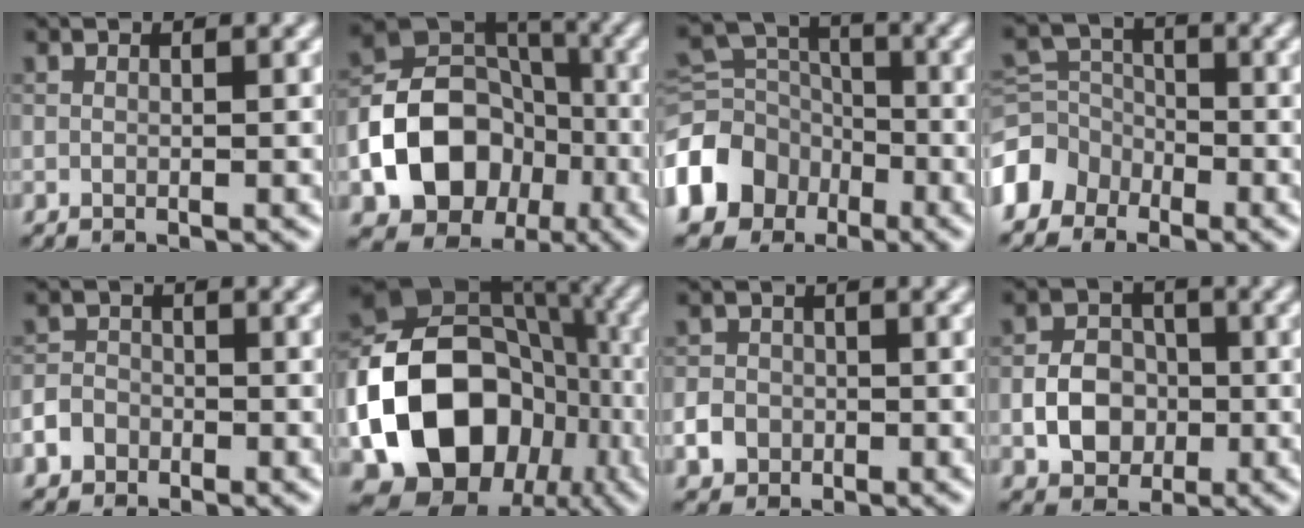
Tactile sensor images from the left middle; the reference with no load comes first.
{"total": 11.5, "force": [-3.5, 9.1, 6.2], "torque": [-0.097, -0.012, -0.077]}
{"total": 9.4, "force": [-4.9, 7.2, 3.6], "torque": [-0.095, -0.006, -0.102]}
{"total": 4.5, "force": [-2.9, 3.2, 1.2], "torque": [-0.023, 0.009, -0.071]}
{"total": 3.1, "force": [-1.8, 2.4, 0.8], "torque": [0.002, -0.005, -0.036]}
{"total": 17.3, "force": [-4.8, 13.2, 10.0], "torque": [-0.192, -0.004, -0.085]}
{"total": 2.2, "force": [-0.7, 2.0, 0.7], "torque": [-0.008, 0.001, -0.014]}
{"total": 4.2, "force": [-1.0, 3.4, 2.3], "torque": [-0.033, 0.002, -0.017]}